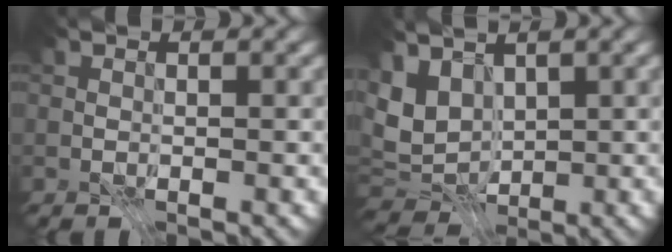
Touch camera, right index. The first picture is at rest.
{"total": 6.0, "force": [1.5, 4.2, 4.0], "torque": [-0.083, 0.001, 0.029]}